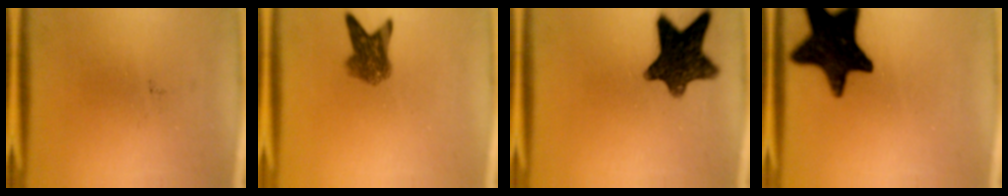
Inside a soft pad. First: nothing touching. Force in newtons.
{"total": 5.2}
{"total": 12.1}
{"total": 18.1}